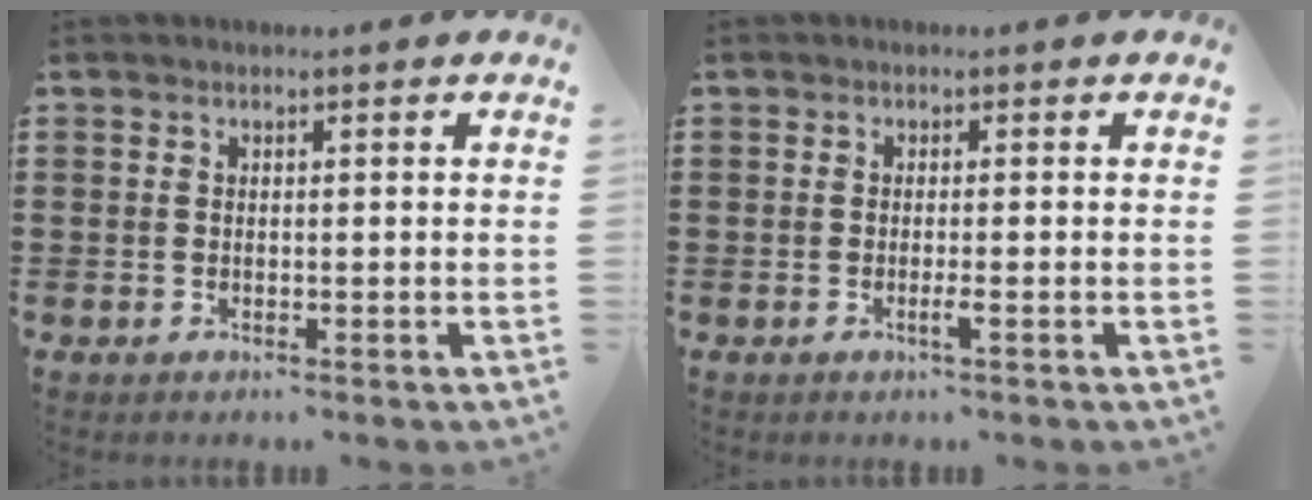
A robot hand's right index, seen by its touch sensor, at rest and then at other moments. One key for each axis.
{"total": 1.5, "fx": -0.6, "fy": -0.2, "fz": 1.4, "tx": -0.031, "ty": -0.008, "tz": -0.014}